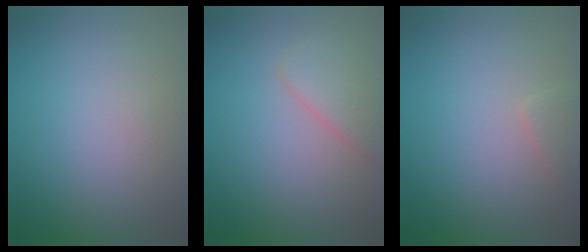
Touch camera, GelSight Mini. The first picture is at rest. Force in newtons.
{"total": 2.9, "press": 2.9, "slide": 0.1}
{"total": 1.0, "press": 1.0, "slide": 0.1}